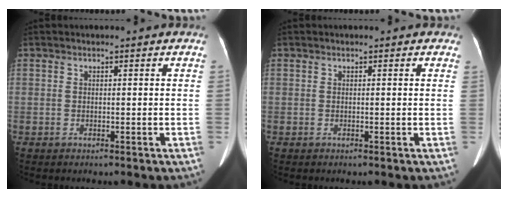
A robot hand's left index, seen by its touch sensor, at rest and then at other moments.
{"total": 0.0}